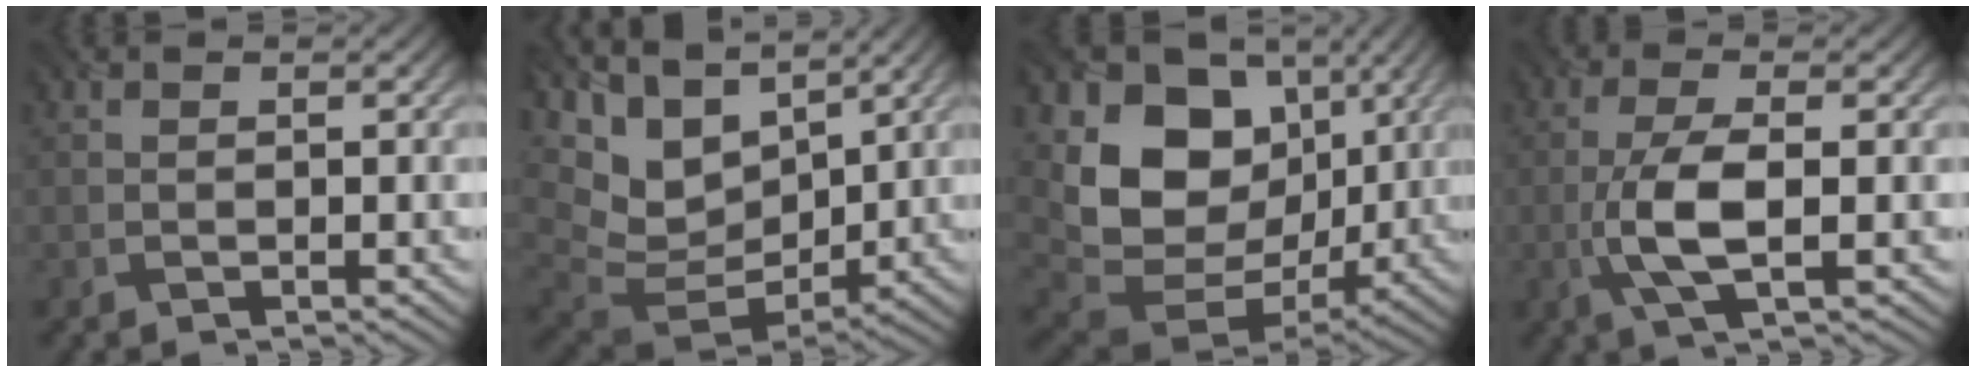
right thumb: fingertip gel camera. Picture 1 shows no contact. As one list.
[{"total": 11.1, "force": [5.4, 6.9, 6.9], "torque": [-0.176, 0.010, 0.114]}, {"total": 14.7, "force": [3.2, 11.3, 8.8], "torque": [-0.174, -0.013, 0.070]}, {"total": 6.0, "force": [-1.0, 1.8, 5.6], "torque": [-0.125, 0.004, -0.026]}]